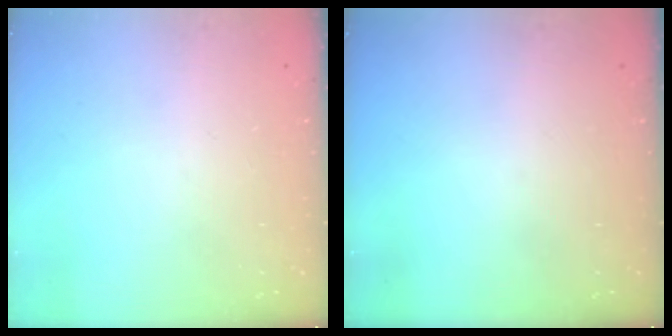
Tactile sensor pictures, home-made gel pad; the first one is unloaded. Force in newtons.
{"total": 0.0}